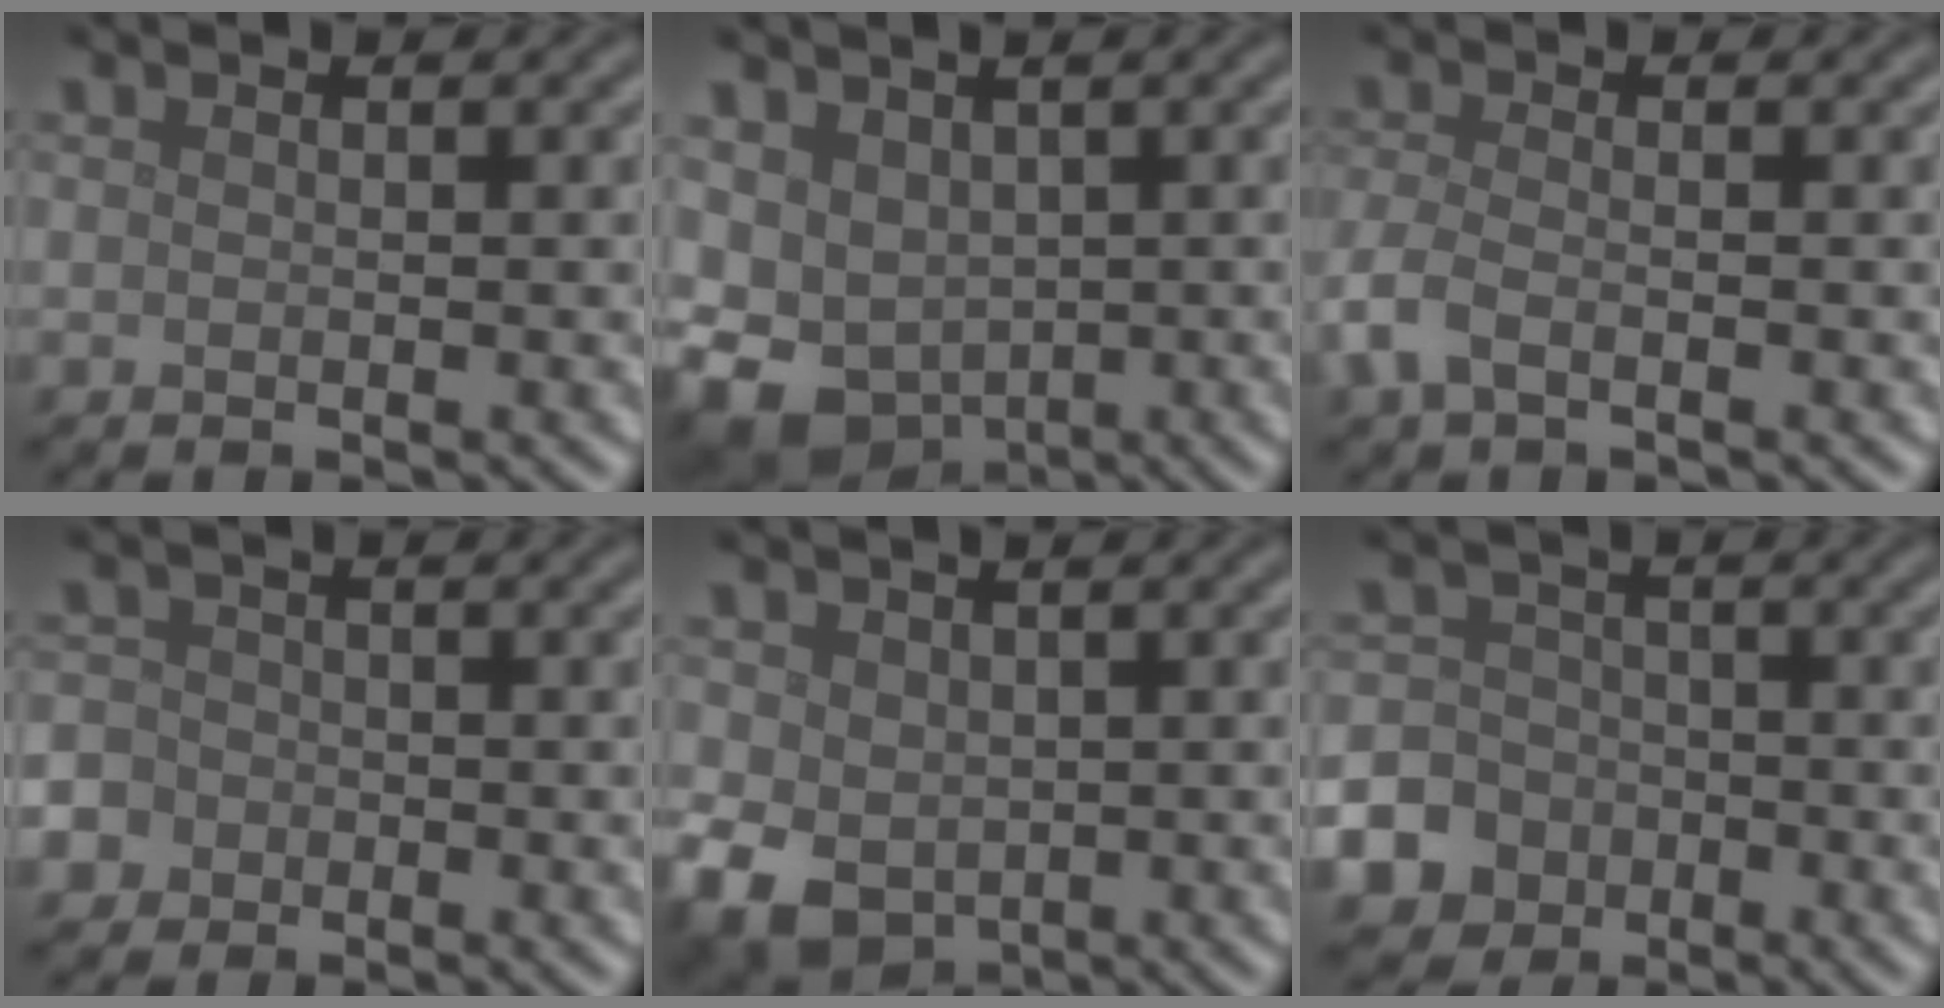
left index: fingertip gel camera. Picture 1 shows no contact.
{"total": 7.6, "force": [-1.9, 5.9, 4.5], "torque": [-0.087, -0.022, -0.021]}
{"total": 2.6, "force": [-1.3, 1.1, 2.0], "torque": [-0.054, -0.005, -0.037]}
{"total": 4.9, "force": [-2.4, 4.1, 0.9], "torque": [-0.012, -0.005, -0.063]}
{"total": 5.7, "force": [-1.2, 4.5, 3.4], "torque": [-0.080, -0.018, -0.017]}
{"total": 9.8, "force": [-5.0, 8.2, 1.9], "torque": [-0.049, -0.032, -0.111]}